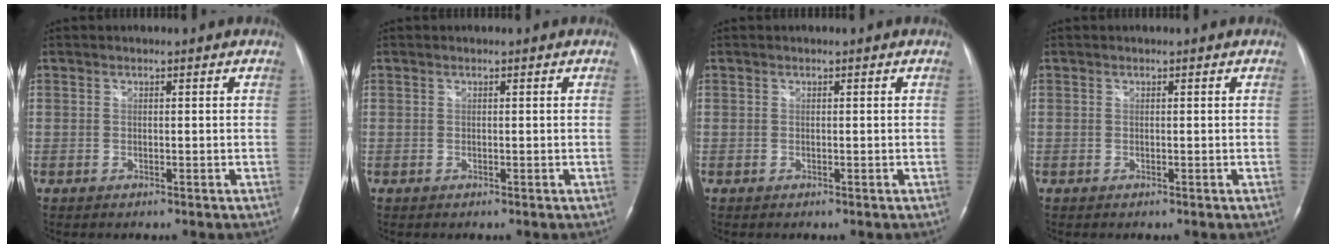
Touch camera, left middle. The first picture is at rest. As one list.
[{"total": 0.0}, {"total": 0.0}, {"total": 0.0}]